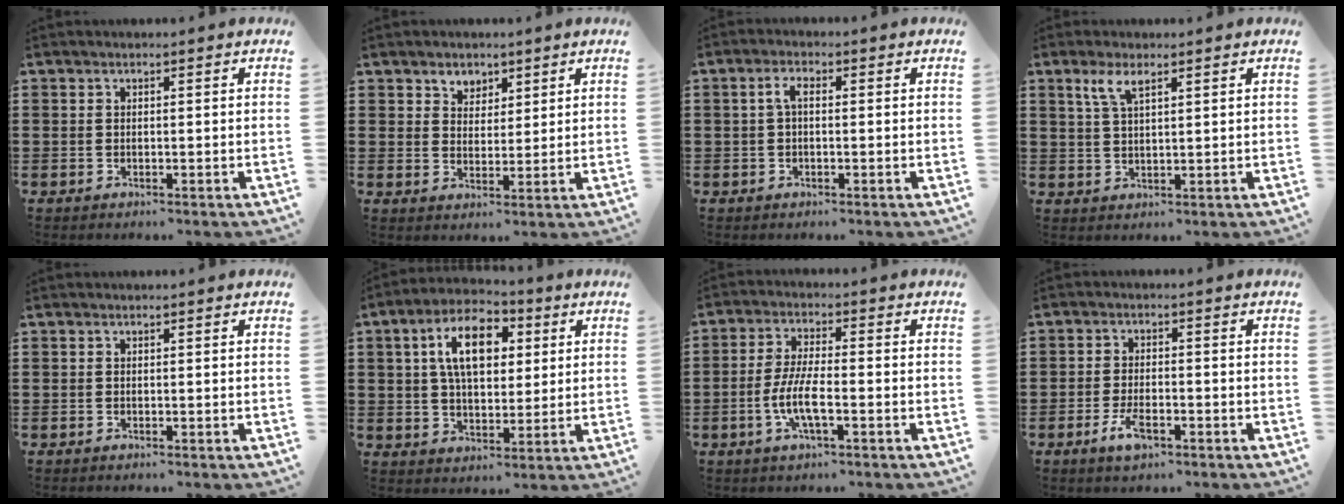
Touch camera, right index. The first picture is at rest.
{"total": 3.3, "force": [2.3, 2.3, 0.1], "torque": [-0.017, 0.011, 0.042]}
{"total": 2.3, "force": [0.1, 0.9, 2.1], "torque": [-0.042, 0.005, -0.001]}
{"total": 3.7, "force": [2.1, 1.1, 2.8], "torque": [-0.062, 0.006, 0.036]}
{"total": 0.0}
{"total": 10.0, "force": [3.0, 5.5, 7.8], "torque": [-0.157, 0.012, 0.047]}
{"total": 6.4, "force": [-2.2, 1.4, 5.8], "torque": [-0.131, -0.013, -0.049]}
{"total": 4.3, "force": [-2.1, 1.7, 3.4], "torque": [-0.077, -0.004, -0.042]}